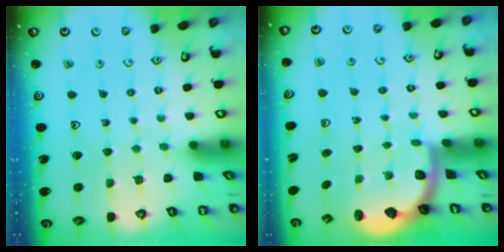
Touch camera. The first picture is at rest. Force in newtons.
{"total": 2.0, "press": 1.9, "slide": 0.5}